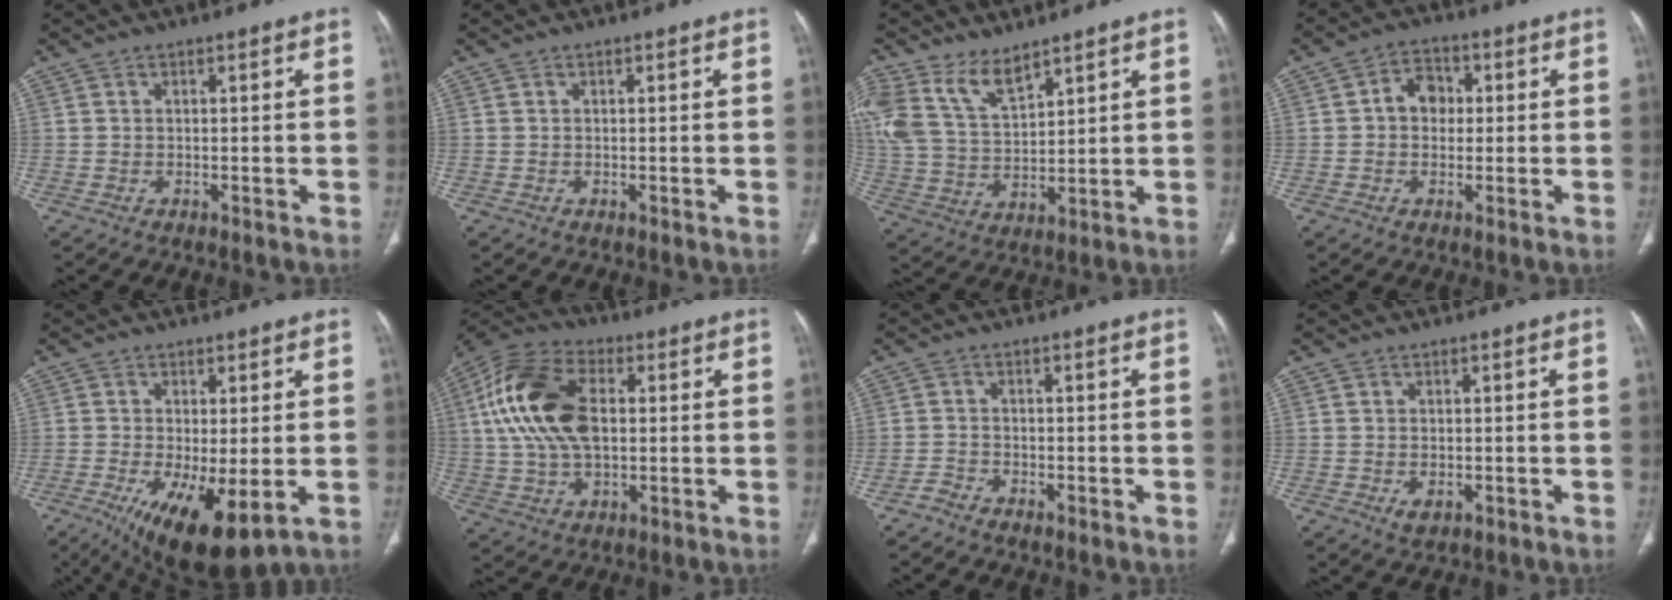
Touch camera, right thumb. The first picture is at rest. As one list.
[{"total": 0.0}, {"total": 11.4, "force": [7.7, 5.5, 6.3], "torque": [-0.118, -0.028, 0.172]}, {"total": 5.5, "force": [0.5, 4.5, 3.2], "torque": [-0.027, 0.013, 0.000]}, {"total": 12.2, "force": [-3.9, 4.1, 10.9], "torque": [-0.185, -0.025, -0.048]}, {"total": 18.2, "force": [2.8, 10.8, 14.4], "torque": [-0.281, 0.014, 0.047]}, {"total": 1.6, "force": [-1.5, 0.4, 0.2], "torque": [-0.009, 0.003, -0.033]}, {"total": 1.9, "force": [-0.6, 1.2, 1.4], "torque": [-0.022, -0.001, -0.003]}]